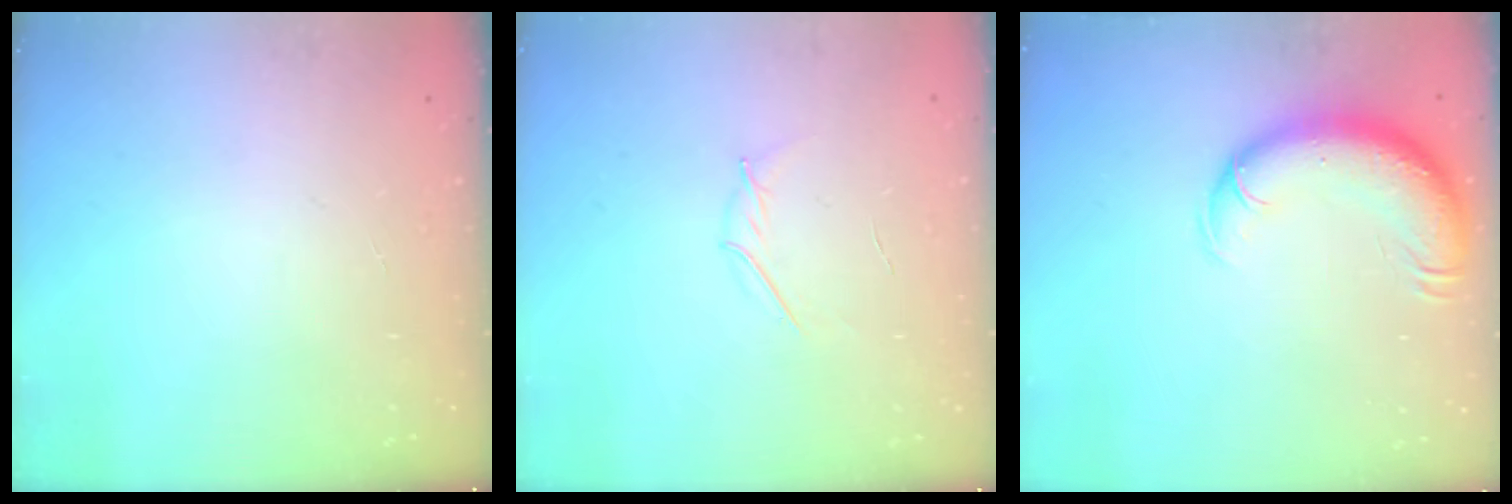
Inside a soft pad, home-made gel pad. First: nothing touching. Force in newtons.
{"total": 2.9, "press": 2.8, "slide": 0.9}
{"total": 12.3, "press": 11.9, "slide": 3.3}